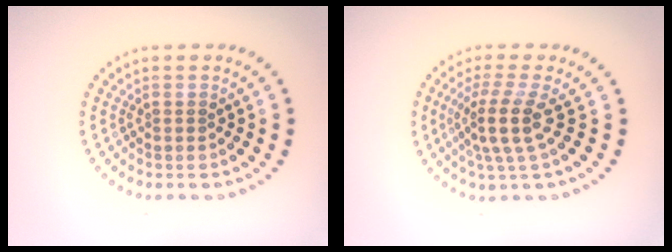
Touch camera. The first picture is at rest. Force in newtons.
{"total": 3.6, "press": 2.8, "slide": 2.4}